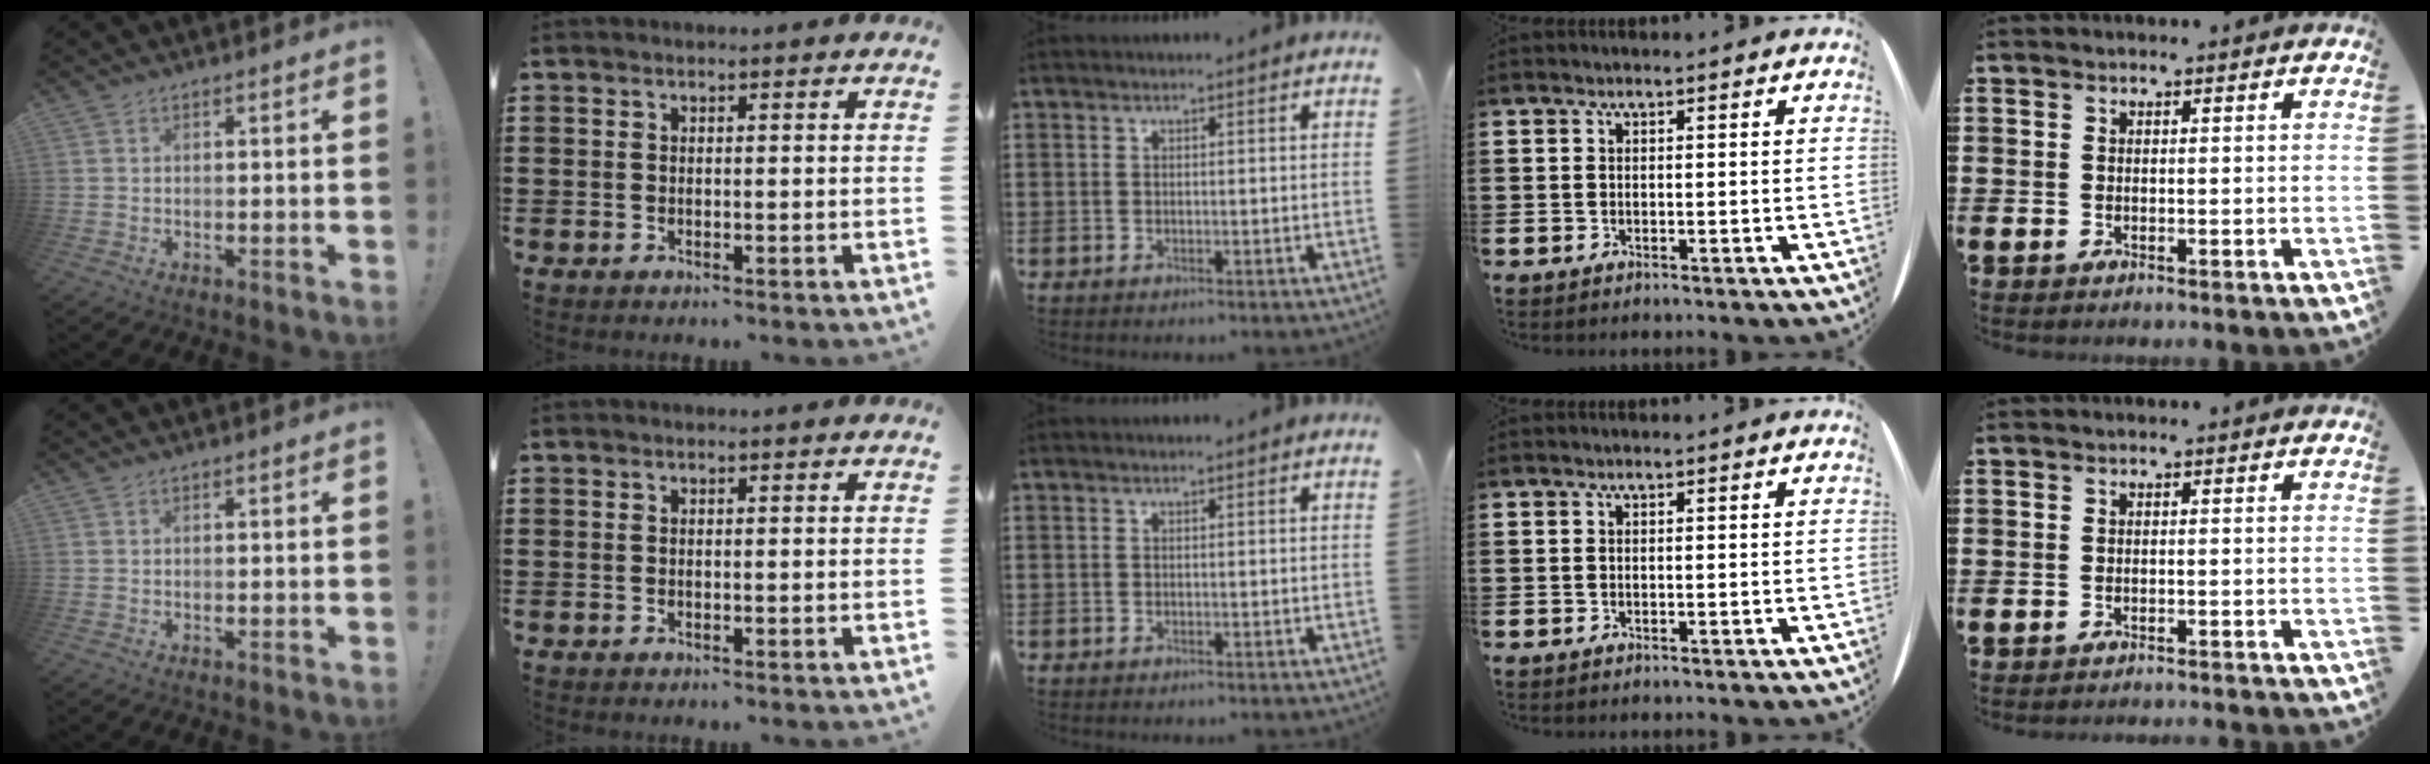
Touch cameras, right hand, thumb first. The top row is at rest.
{"little": {"total": 0.9, "force": [-0.9, -0.2, 0.0], "torque": [0.000, 0.002, -0.019]}}